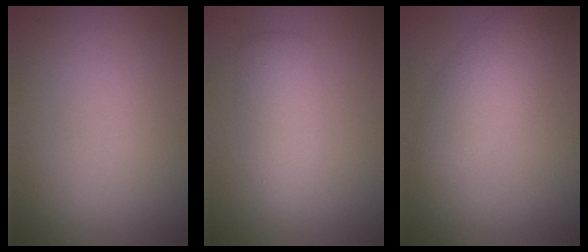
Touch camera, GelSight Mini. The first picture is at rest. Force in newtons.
{"total": 3.3, "press": 3.3, "slide": 0.1}
{"total": 3.9, "press": 3.9, "slide": 0.0}